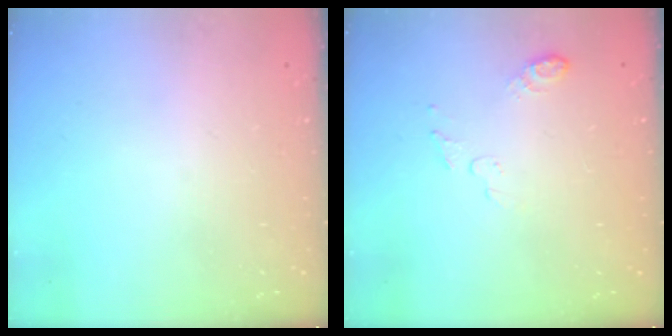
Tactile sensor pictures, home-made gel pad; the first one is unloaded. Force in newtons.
{"total": 6.3, "press": 6.2, "slide": 1.1}